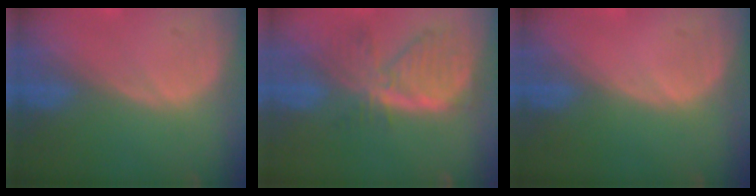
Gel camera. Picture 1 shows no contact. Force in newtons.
{"total": 8.1, "press": 7.0, "slide": 4.1}
{"total": 0.0}